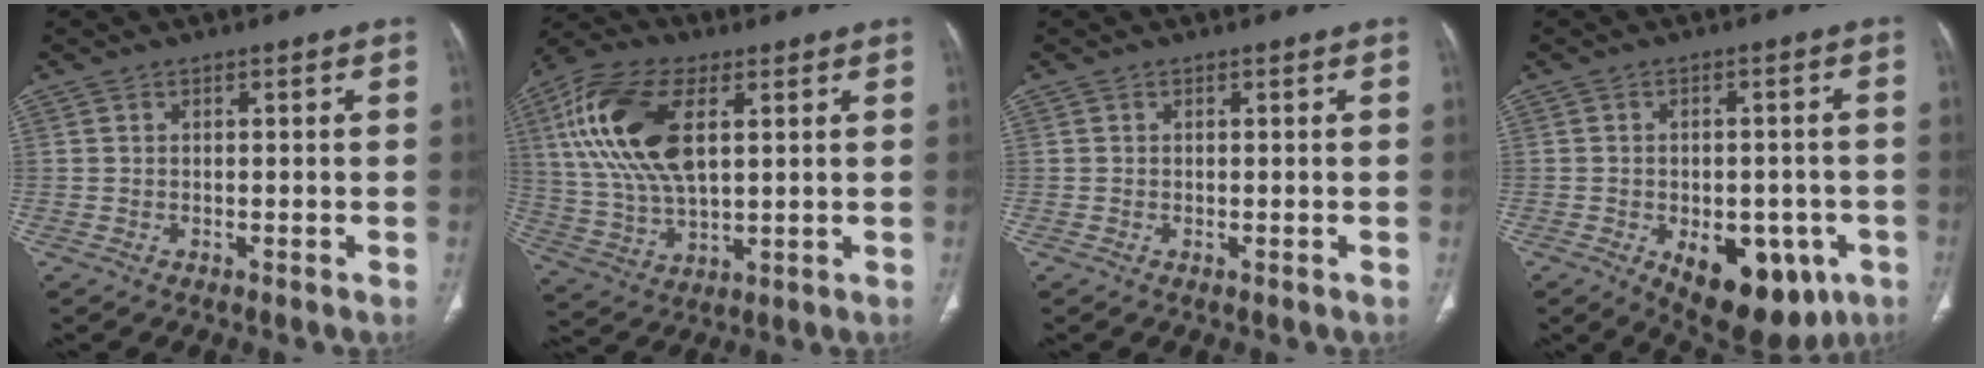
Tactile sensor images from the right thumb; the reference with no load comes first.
{"total": 19.0, "force": [5.4, 9.6, 15.5], "torque": [-0.316, 0.000, 0.102]}
{"total": 0.0}
{"total": 15.4, "force": [-6.3, 8.8, 11.0], "torque": [-0.127, 0.010, -0.070]}